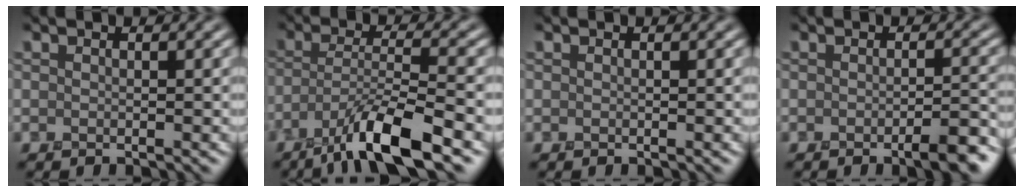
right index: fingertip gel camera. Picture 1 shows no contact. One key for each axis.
{"total": 7.9, "fx": -5.1, "fy": 1.3, "fz": 5.9, "tx": -0.104, "ty": 0.001, "tz": -0.098}
{"total": 0.0}
{"total": 3.4, "fx": -1.8, "fy": 0.7, "fz": 2.9, "tx": -0.038, "ty": 0.000, "tz": -0.031}